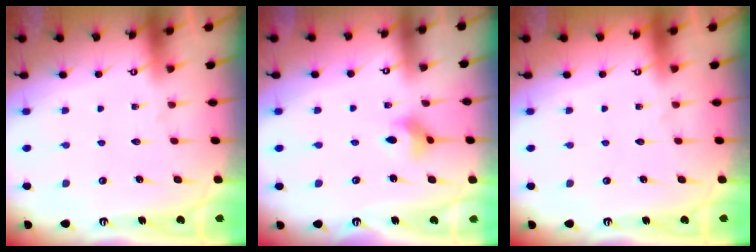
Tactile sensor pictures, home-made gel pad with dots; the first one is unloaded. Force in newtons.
{"total": 3.5, "press": 3.5, "slide": 0.5}
{"total": 0.0}